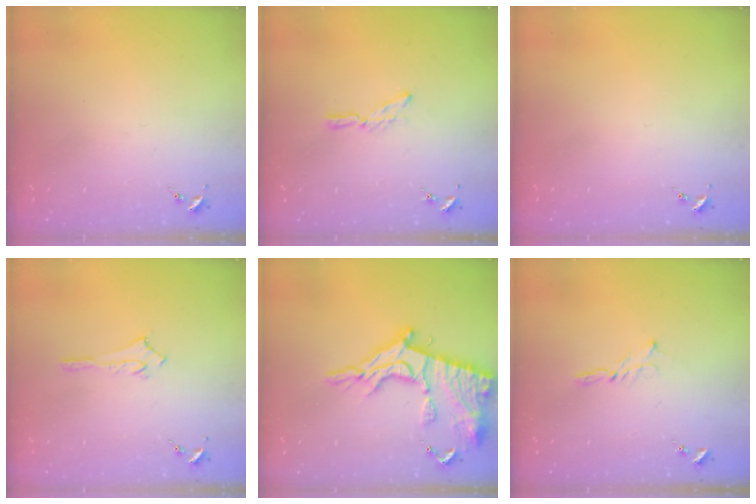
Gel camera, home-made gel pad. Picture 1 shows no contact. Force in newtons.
{"total": 6.8, "press": 6.8, "slide": 0.2}
{"total": 0.0}
{"total": 2.6, "press": 2.5, "slide": 0.4}
{"total": 19.6, "press": 19.6, "slide": 1.7}
{"total": 3.5, "press": 3.5, "slide": 0.2}